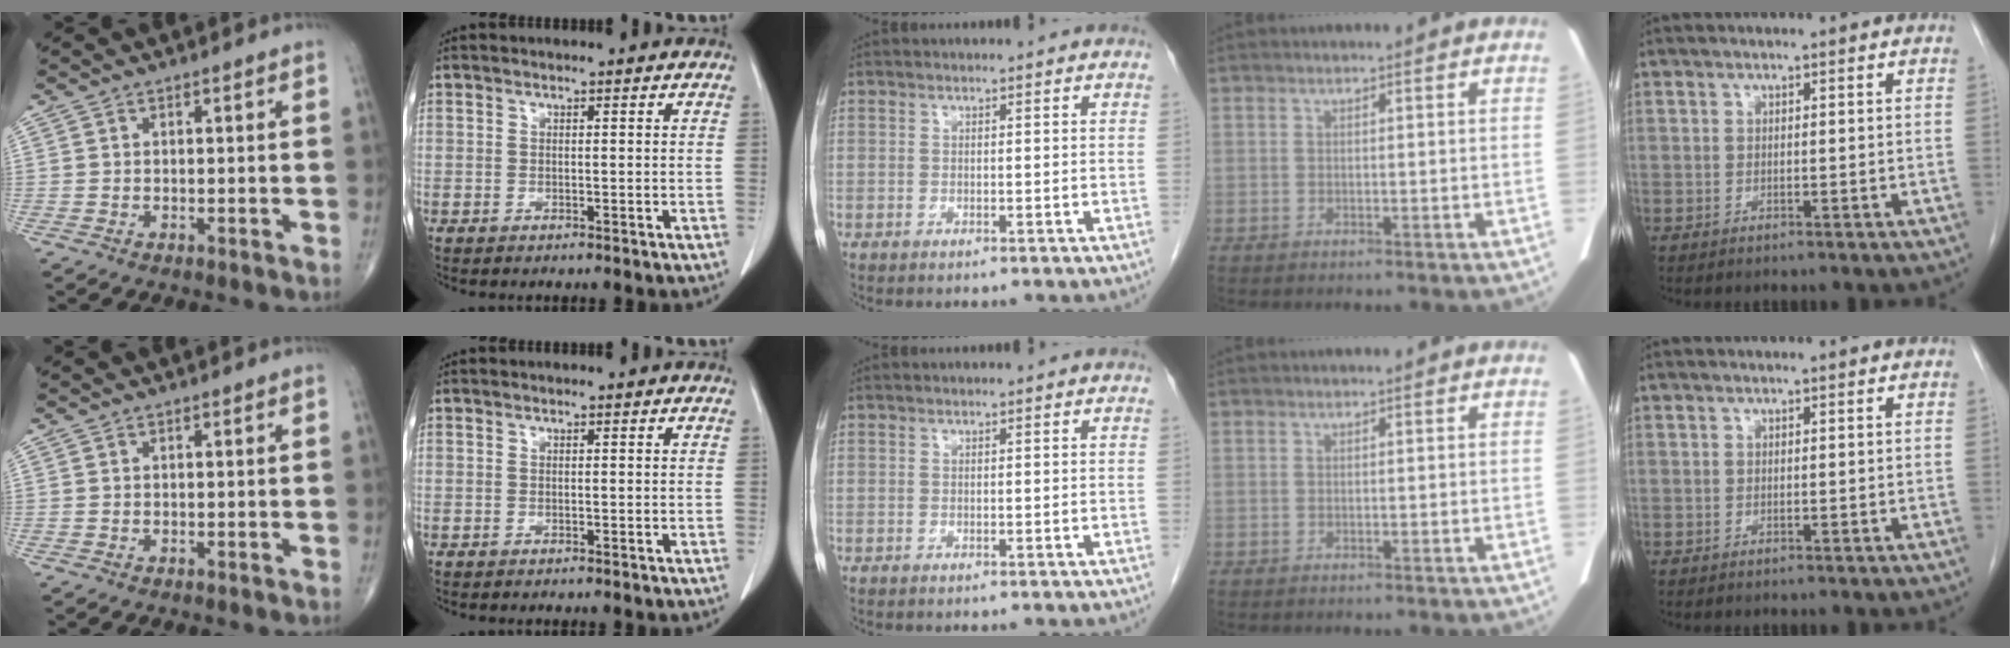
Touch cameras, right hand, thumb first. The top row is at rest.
{}